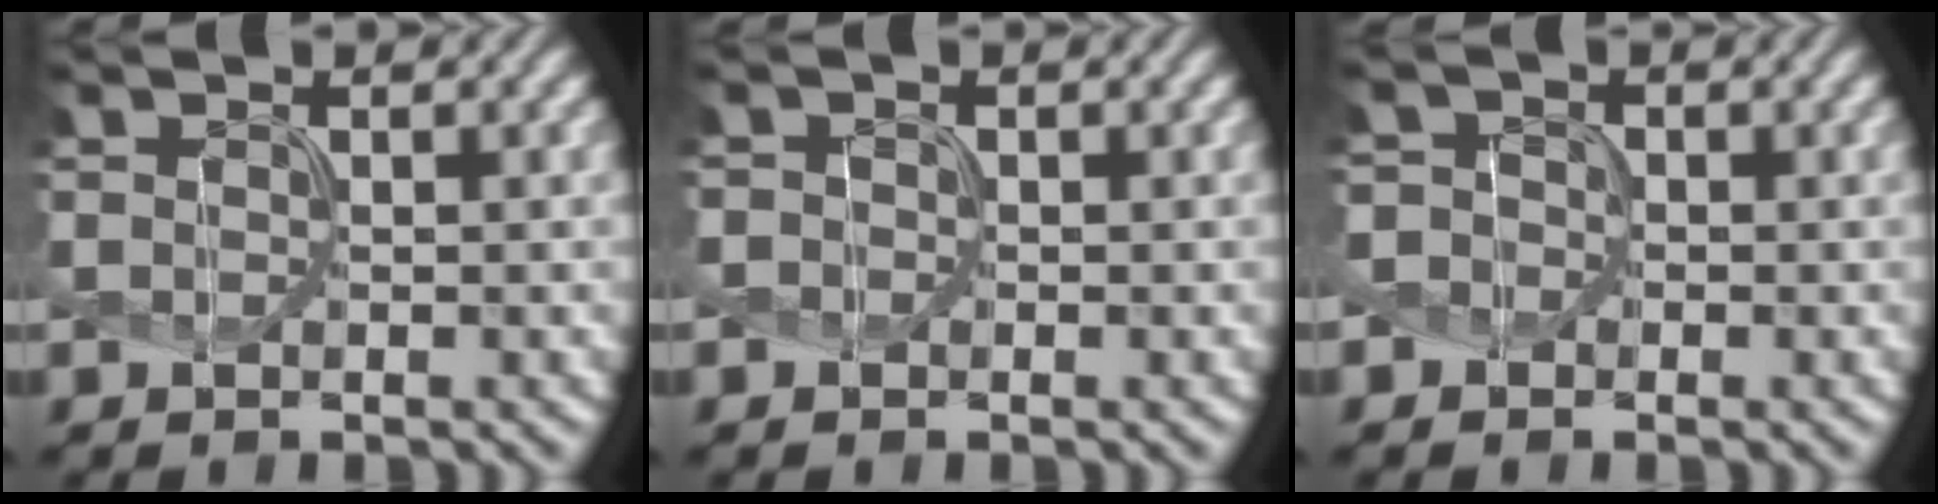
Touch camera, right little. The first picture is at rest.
{"total": 1.0, "force": [-0.4, 0.9, 0.2], "torque": [0.000, 0.002, -0.011]}
{"total": 1.9, "force": [-0.9, 1.7, 0.4], "torque": [-0.008, 0.007, -0.025]}